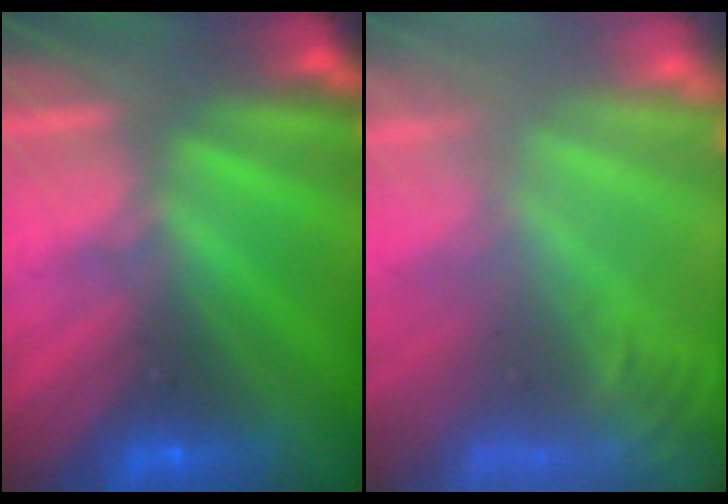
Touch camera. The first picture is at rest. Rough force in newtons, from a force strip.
{"total": 7.2}